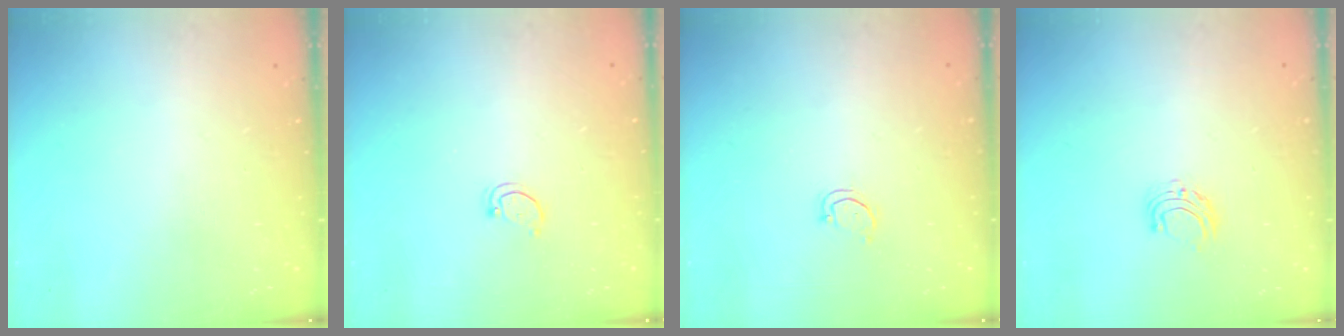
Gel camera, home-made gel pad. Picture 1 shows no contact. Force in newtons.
{"total": 2.8, "press": 2.7, "slide": 0.3}
{"total": 2.6, "press": 2.6, "slide": 0.2}
{"total": 5.6, "press": 5.6, "slide": 0.5}